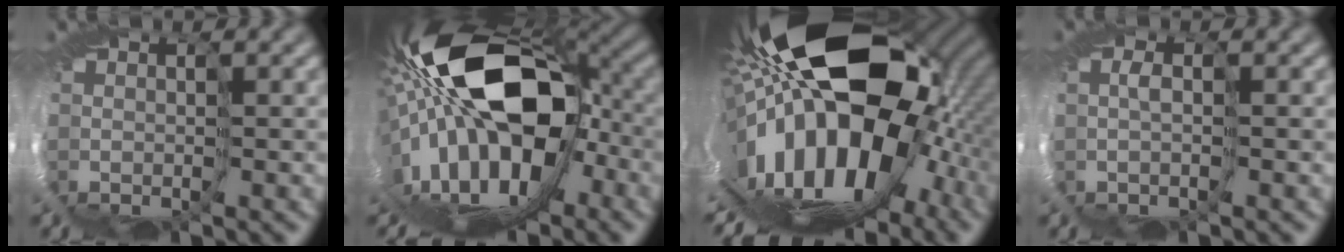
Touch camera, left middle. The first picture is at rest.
{"total": 18.4, "force": [-1.5, 10.0, 15.3], "torque": [-0.281, -0.010, -0.055]}
{"total": 19.9, "force": [-2.7, 11.1, 16.3], "torque": [-0.277, -0.030, -0.082]}
{"total": 0.8, "force": [-0.3, -0.7, 0.2], "torque": [-0.015, -0.005, -0.022]}